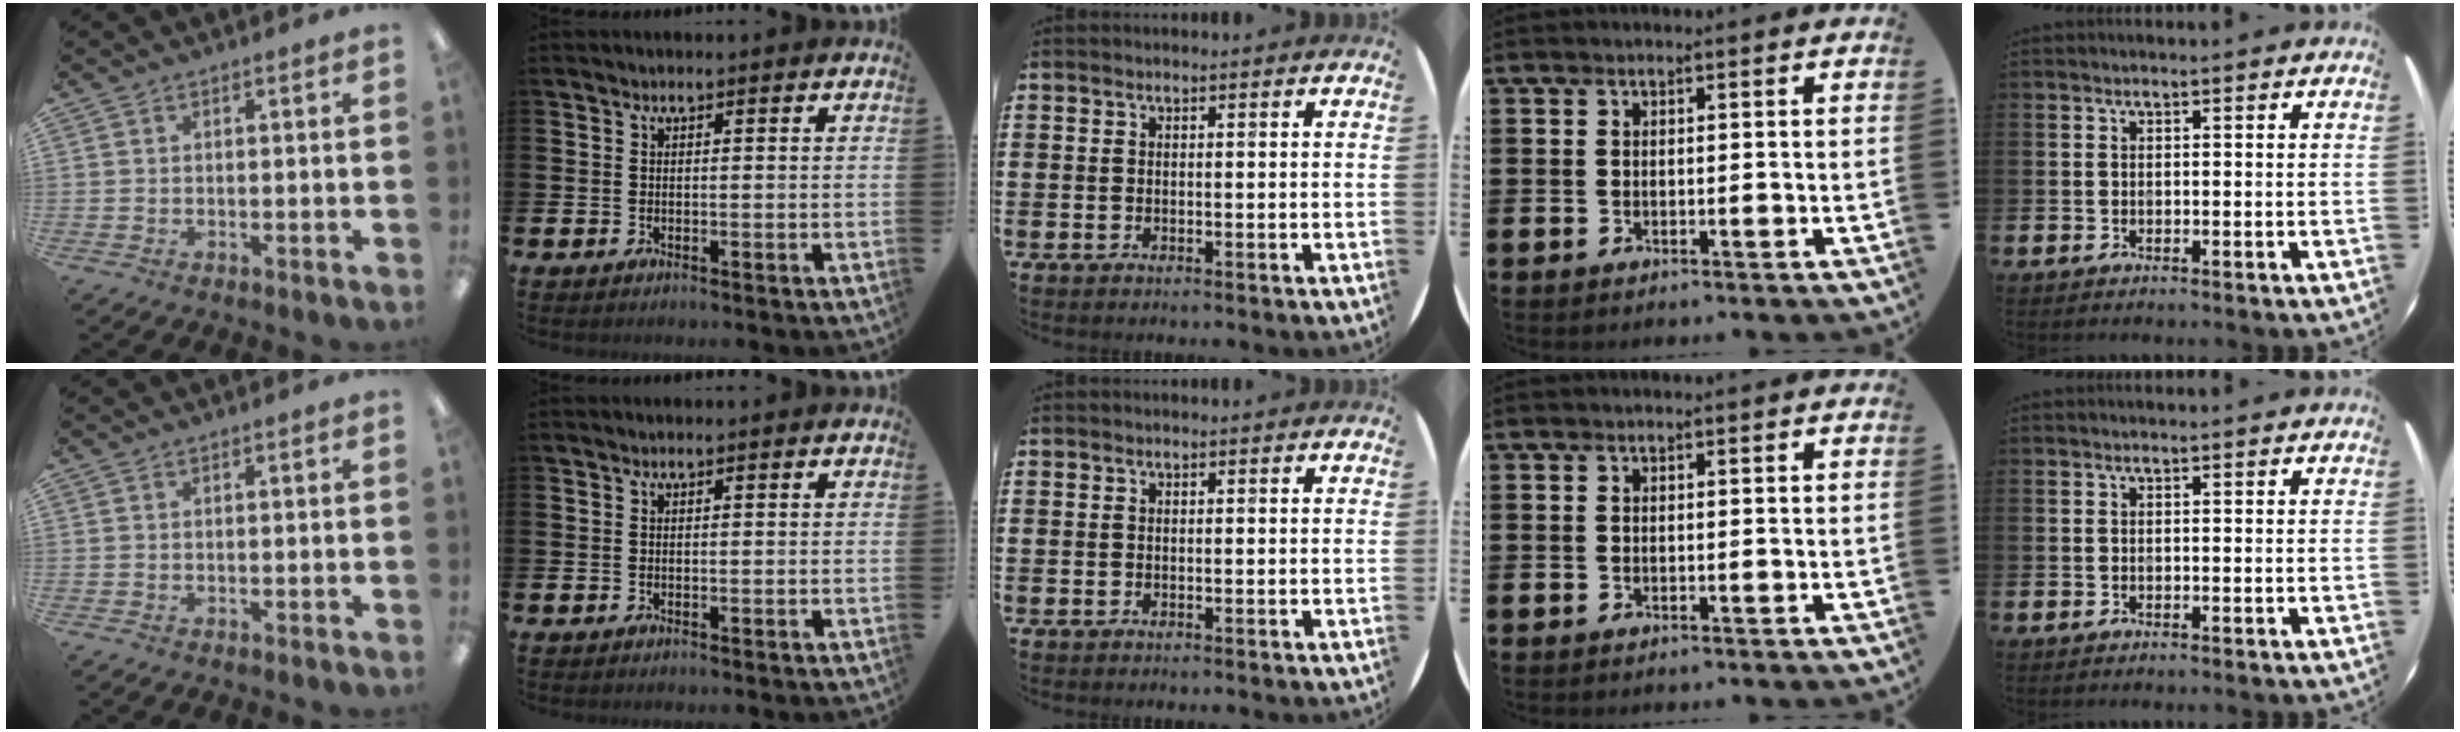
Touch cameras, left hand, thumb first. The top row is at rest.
{}